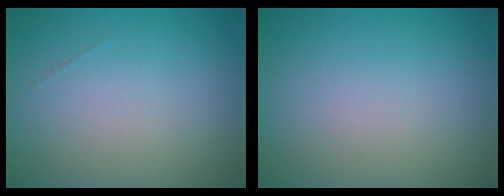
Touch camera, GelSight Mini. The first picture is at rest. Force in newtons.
{"total": 0.0}